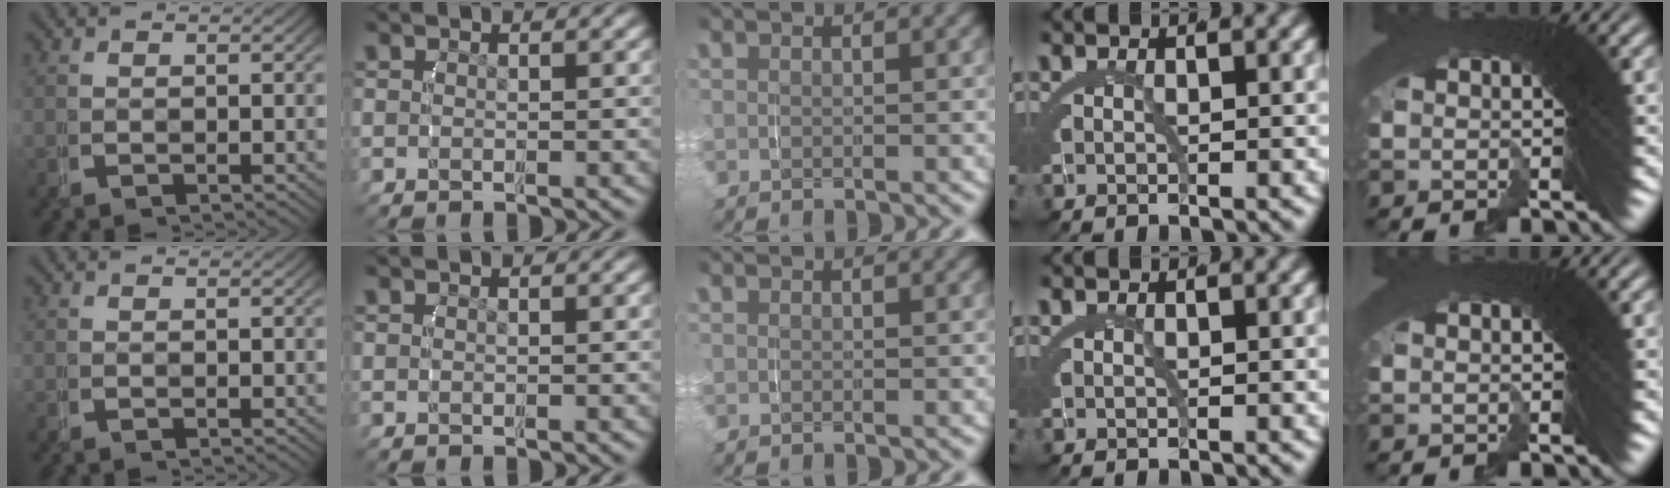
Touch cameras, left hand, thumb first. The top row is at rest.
{}